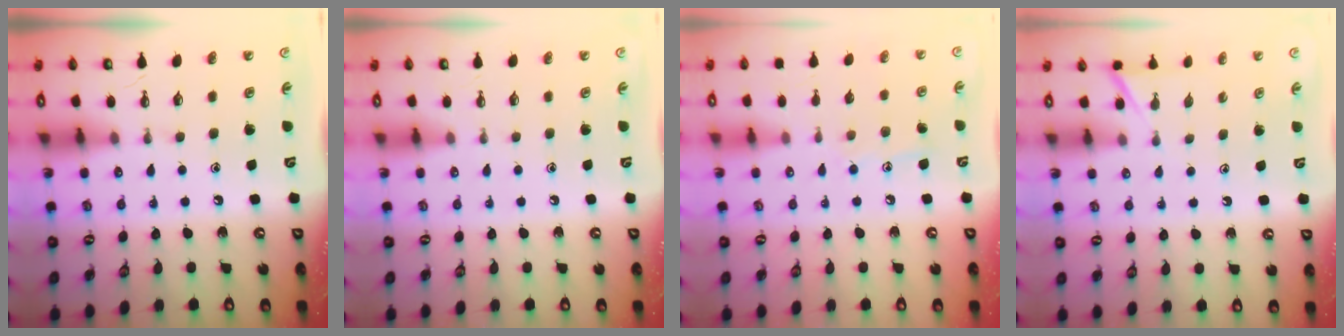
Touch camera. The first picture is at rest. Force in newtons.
{"total": 0.0}
{"total": 7.0, "press": 7.0, "slide": 0.4}
{"total": 2.7, "press": 2.7, "slide": 0.3}